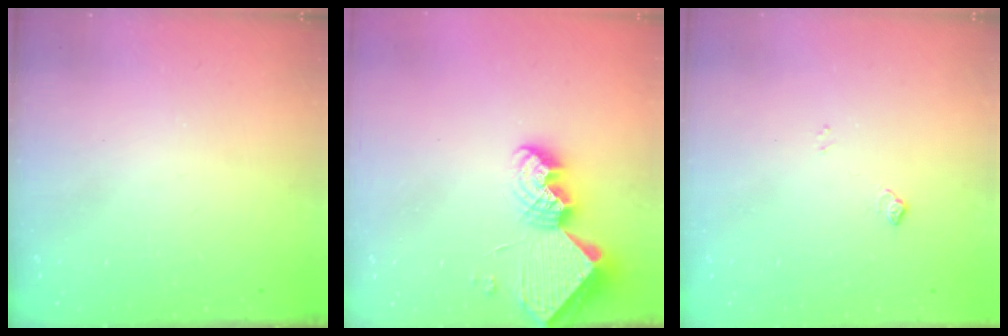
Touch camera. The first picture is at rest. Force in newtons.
{"total": 10.4, "press": 10.3, "slide": 0.8}
{"total": 5.6, "press": 5.5, "slide": 0.9}